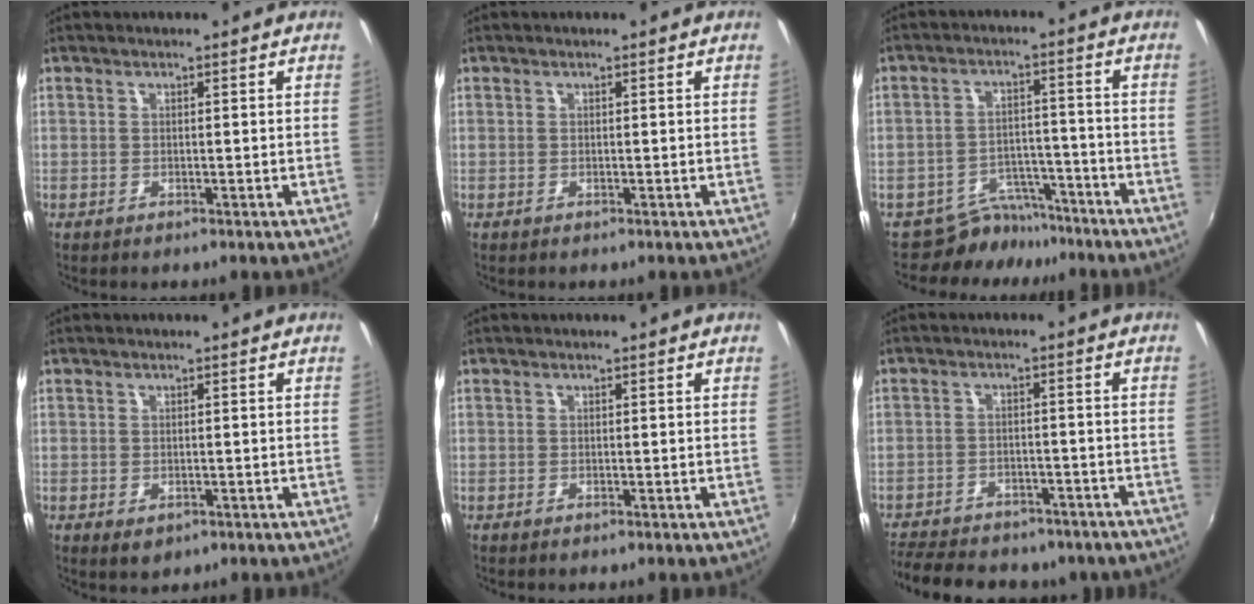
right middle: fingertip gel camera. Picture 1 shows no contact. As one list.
[{"total": 0.0}, {"total": 6.7, "force": [-6.0, 2.9, -0.6], "torque": [0.005, 0.026, -0.092]}, {"total": 1.6, "force": [-0.3, 1.3, 1.0], "torque": [-0.016, -0.004, 0.000]}, {"total": 0.0}, {"total": 19.5, "force": [-16.0, 8.0, 7.7], "torque": [-0.177, 0.001, -0.206]}]